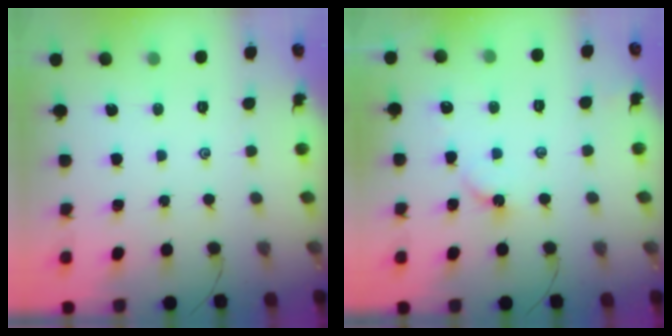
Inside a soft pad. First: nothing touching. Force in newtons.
{"total": 3.1, "press": 3.1, "slide": 0.4}